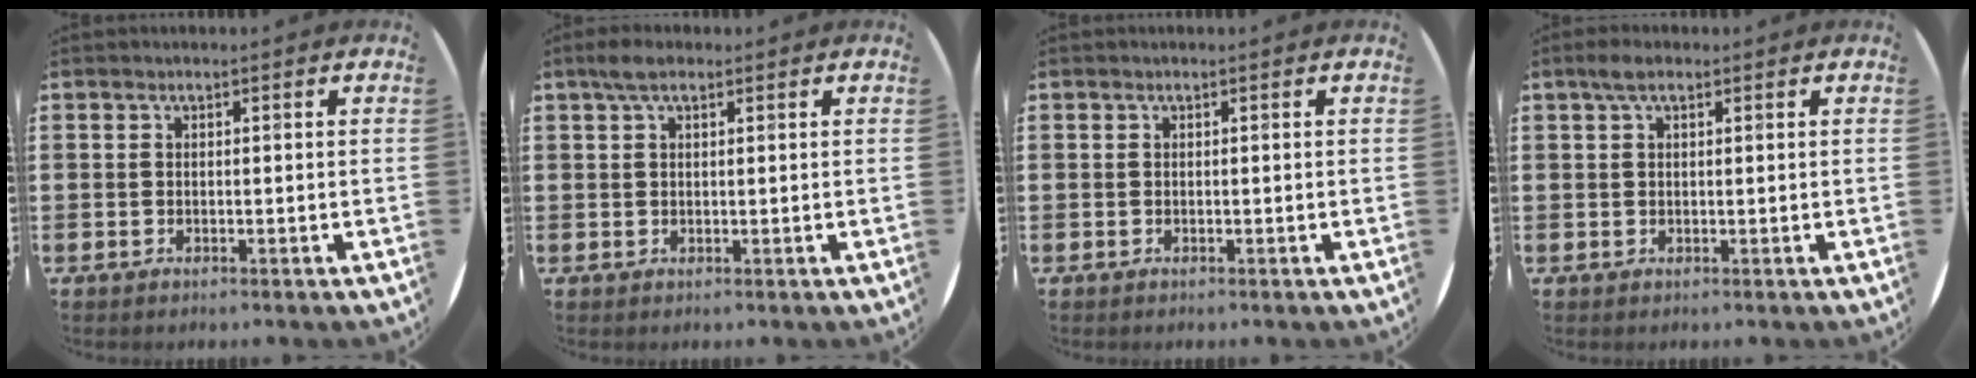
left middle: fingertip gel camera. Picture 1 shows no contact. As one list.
[{"total": 2.5, "force": [1.5, 1.0, 1.7], "torque": [-0.036, 0.008, 0.026]}, {"total": 0.0}, {"total": 2.1, "force": [1.2, 0.9, 1.5], "torque": [-0.024, 0.004, 0.019]}]